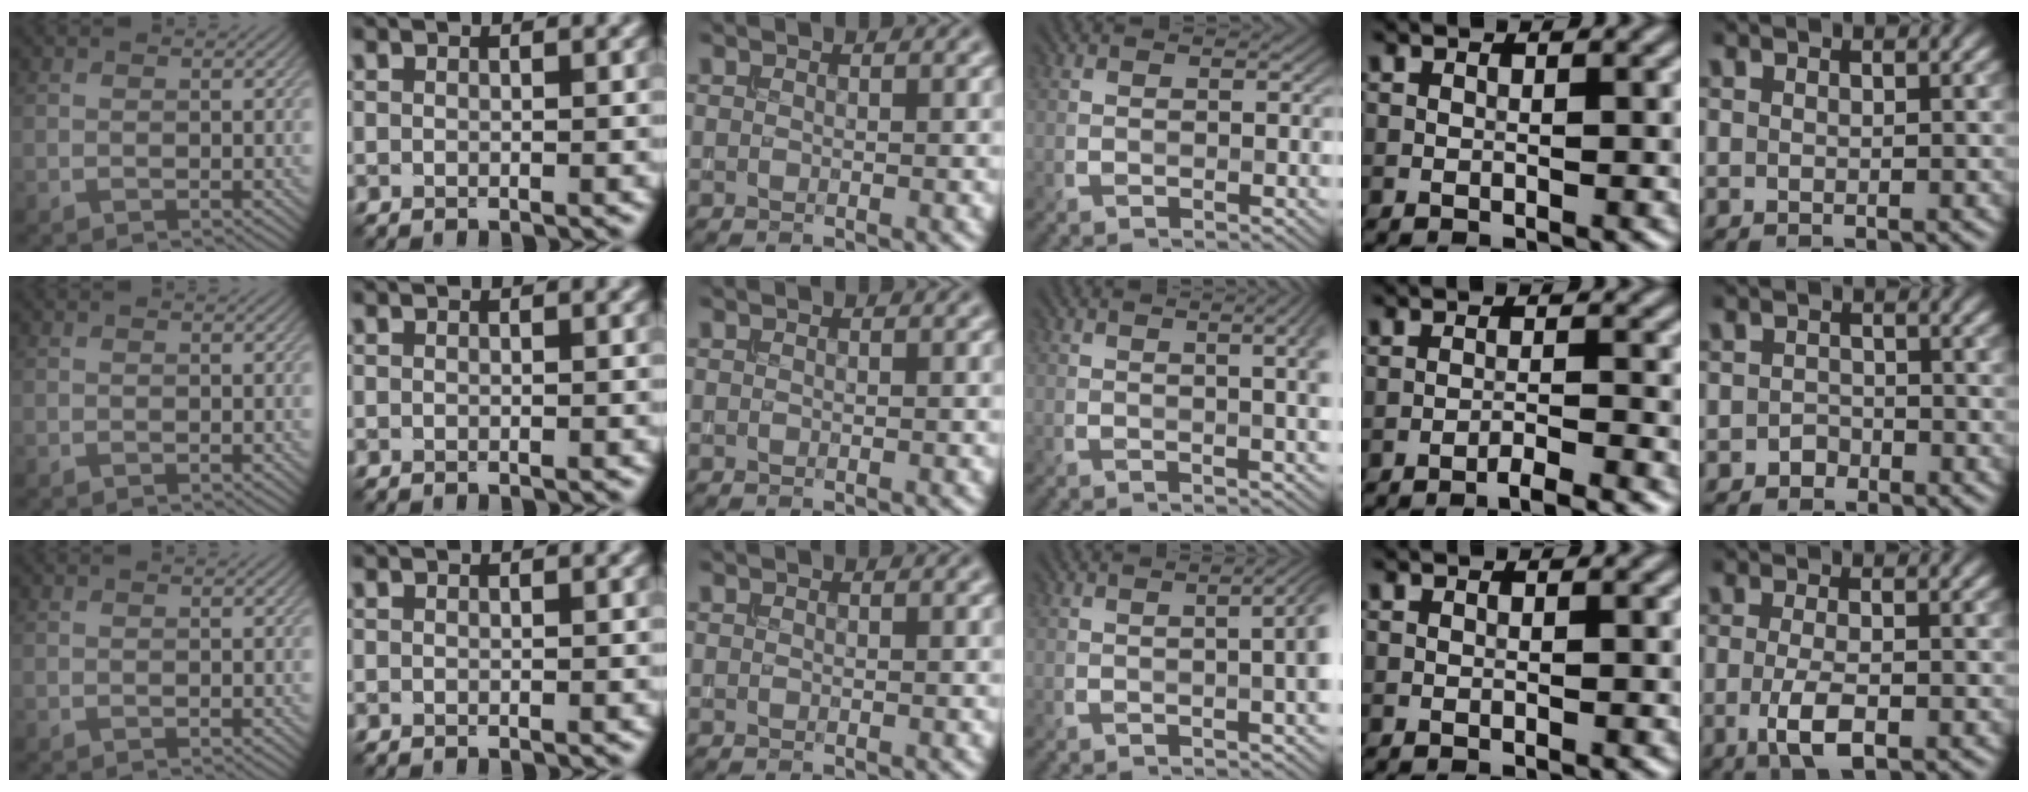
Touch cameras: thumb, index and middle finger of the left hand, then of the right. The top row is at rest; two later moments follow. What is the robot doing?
{"motion": "extract", "object": "bucket"}